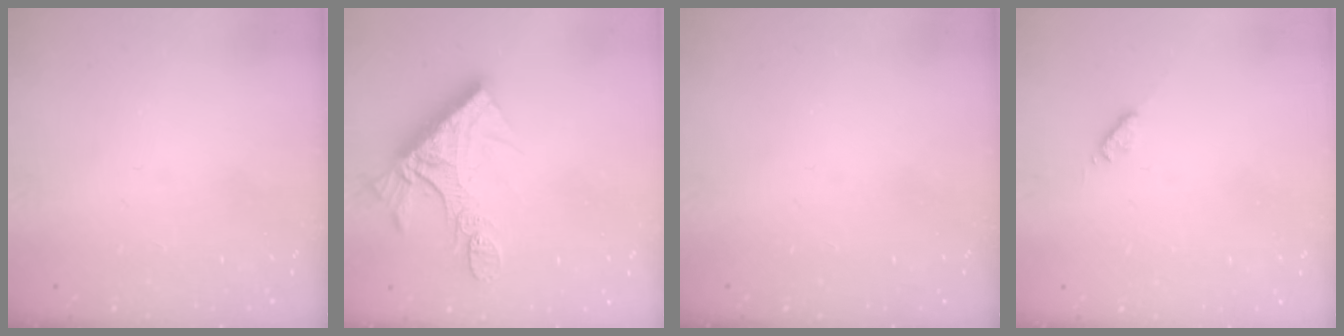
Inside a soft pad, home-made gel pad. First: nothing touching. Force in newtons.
{"total": 15.5, "press": 15.4, "slide": 1.4}
{"total": 0.0}
{"total": 2.8, "press": 2.8, "slide": 0.4}